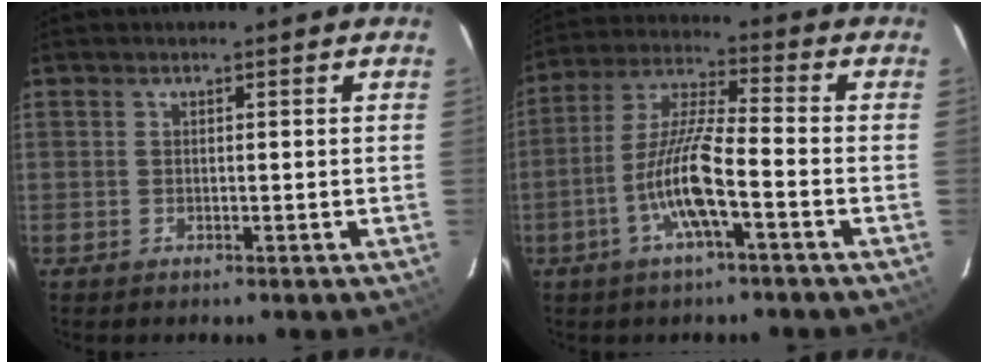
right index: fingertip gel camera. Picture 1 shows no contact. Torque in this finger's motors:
{"motor_torque": [1.64, -0.38, 0.57, 0.12]}